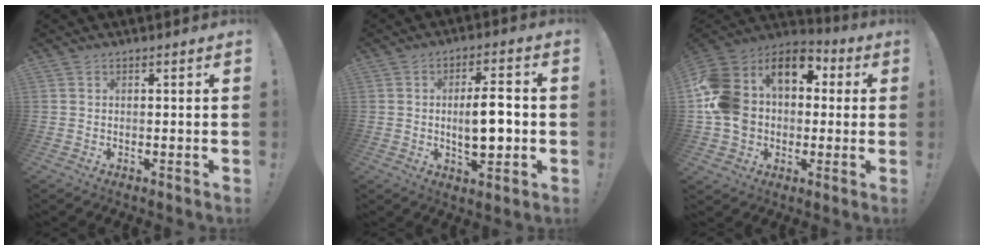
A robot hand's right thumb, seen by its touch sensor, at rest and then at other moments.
{"total": 10.2, "force": [-0.7, 3.9, 9.4], "torque": [-0.143, -0.003, -0.019]}
{"total": 17.8, "force": [3.1, 14.3, 10.1], "torque": [-0.187, 0.000, 0.070]}